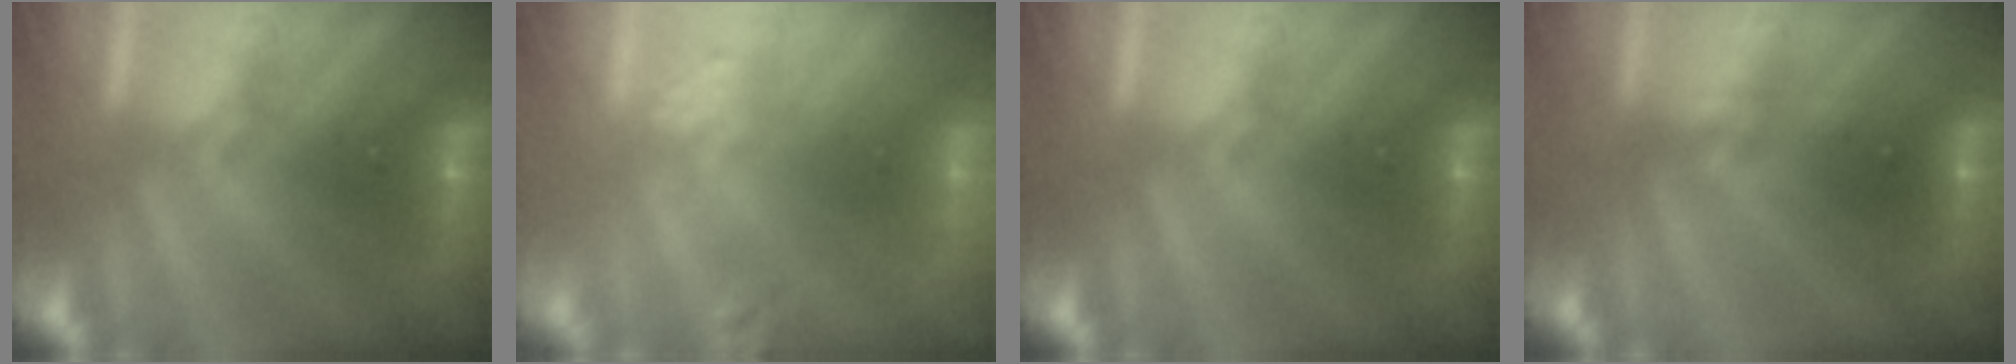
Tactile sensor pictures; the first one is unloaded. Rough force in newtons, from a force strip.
{"total": 2.7}
{"total": 0.0}
{"total": 2.3}